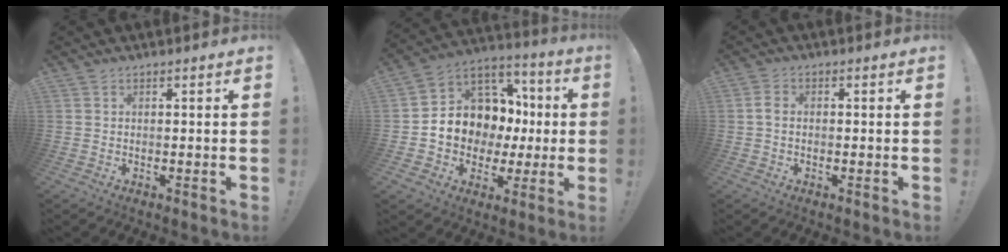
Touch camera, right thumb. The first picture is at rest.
{"total": 11.8, "force": [0.6, 10.5, 5.3], "torque": [-0.072, -0.014, 0.030]}
{"total": 2.5, "force": [-0.2, 1.6, 1.9], "torque": [-0.035, 0.009, -0.003]}